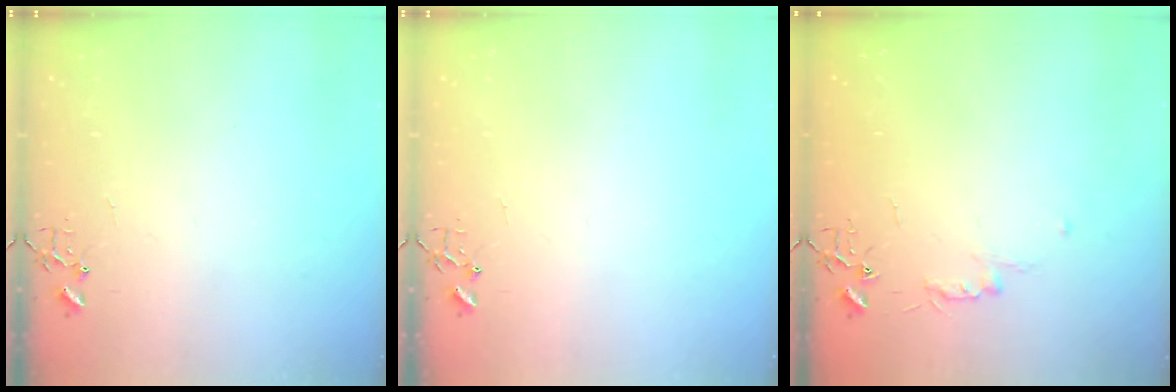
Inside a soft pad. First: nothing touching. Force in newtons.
{"total": 0.0}
{"total": 4.8, "press": 4.7, "slide": 0.6}